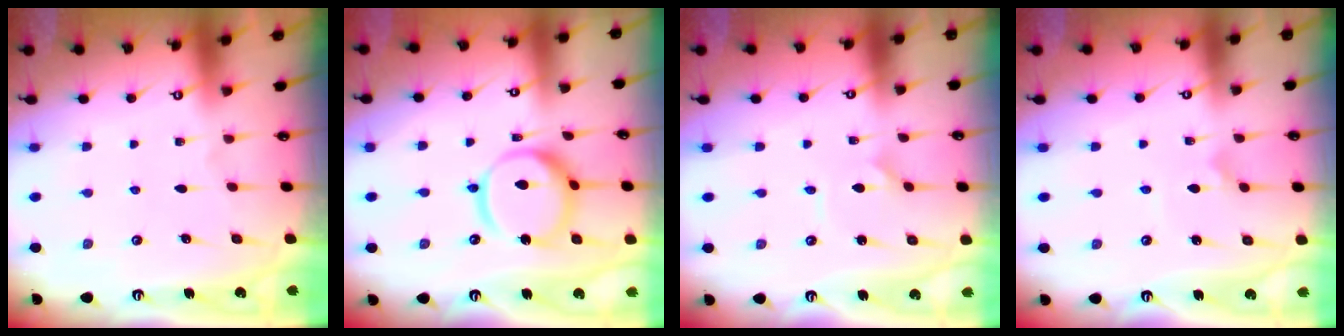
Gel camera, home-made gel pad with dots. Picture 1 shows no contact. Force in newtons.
{"total": 14.2, "press": 14.1, "slide": 1.5}
{"total": 0.7, "press": 0.7, "slide": 0.0}
{"total": 2.5, "press": 2.5, "slide": 0.3}